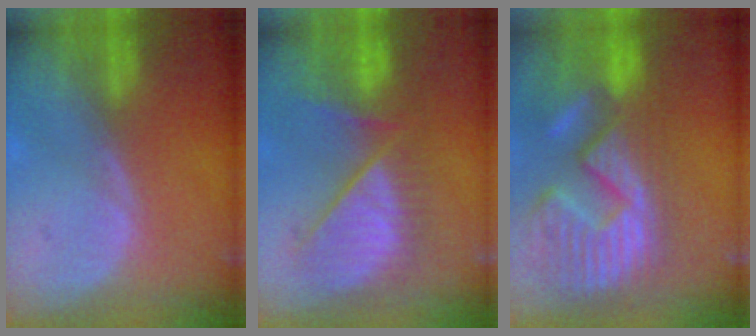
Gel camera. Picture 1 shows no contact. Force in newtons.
{"total": 10.0, "press": 9.4, "slide": 3.2}
{"total": 15.4, "press": 12.7, "slide": 8.7}